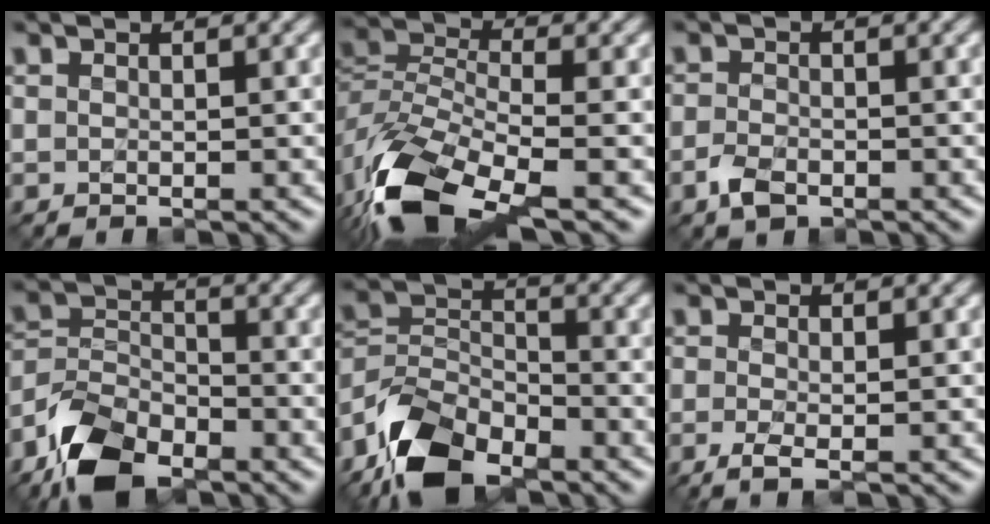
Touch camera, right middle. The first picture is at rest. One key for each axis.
{"total": 11.1, "fx": -6.2, "fy": 5.0, "fz": 7.8, "tx": -0.160, "ty": -0.019, "tz": -0.119}
{"total": 2.2, "fx": -1.3, "fy": 1.2, "fz": 1.3, "tx": -0.029, "ty": -0.003, "tz": -0.029}
{"total": 8.3, "fx": -5.9, "fy": 4.0, "fz": 4.3, "tx": -0.086, "ty": -0.005, "tz": -0.124}
{"total": 9.2, "fx": -6.6, "fy": 4.4, "fz": 4.7, "tx": -0.092, "ty": -0.004, "tz": -0.139}
{"total": 2.2, "fx": -0.8, "fy": 0.6, "fz": 2.0, "tx": -0.044, "ty": -0.010, "tz": -0.019}